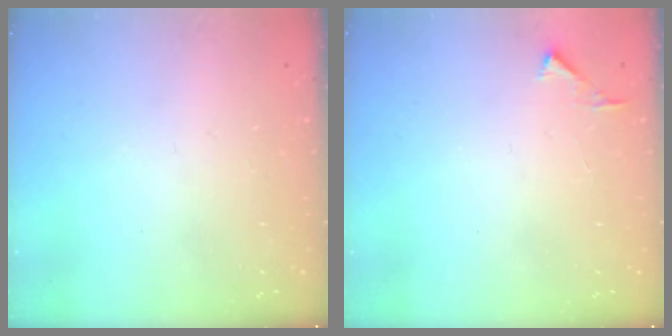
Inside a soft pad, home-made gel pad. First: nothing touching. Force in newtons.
{"total": 2.8, "press": 2.8, "slide": 0.3}